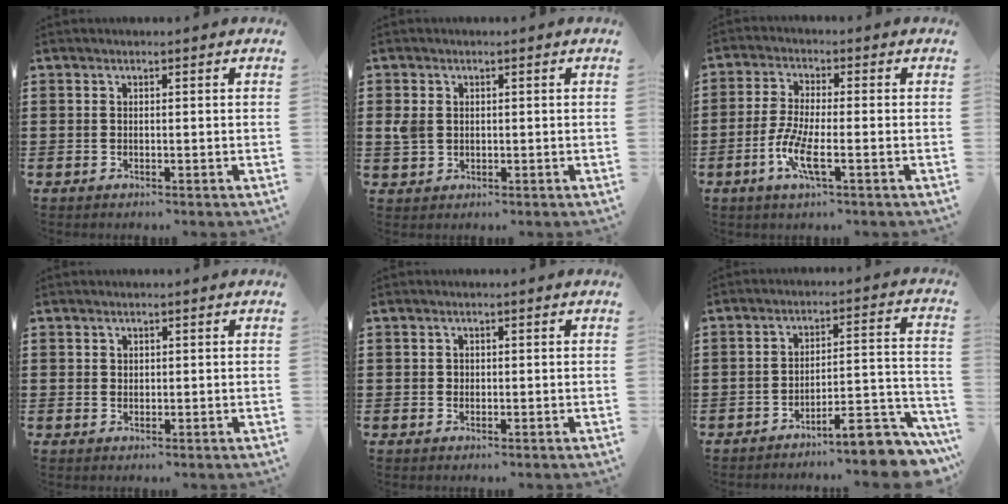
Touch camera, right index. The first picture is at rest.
{"total": 2.8, "force": [0.4, 2.0, 1.9], "torque": [-0.063, -0.002, 0.001]}
{"total": 6.2, "force": [-2.4, 1.5, 5.5], "torque": [-0.126, -0.011, -0.051]}
{"total": 0.8, "force": [0.6, 0.6, 0.1], "torque": [-0.003, 0.002, 0.012]}
{"total": 0.6, "force": [0.2, 0.6, 0.1], "torque": [-0.004, 0.003, 0.004]}
{"total": 8.7, "force": [-7.2, 1.5, 4.6], "torque": [-0.059, 0.016, -0.132]}